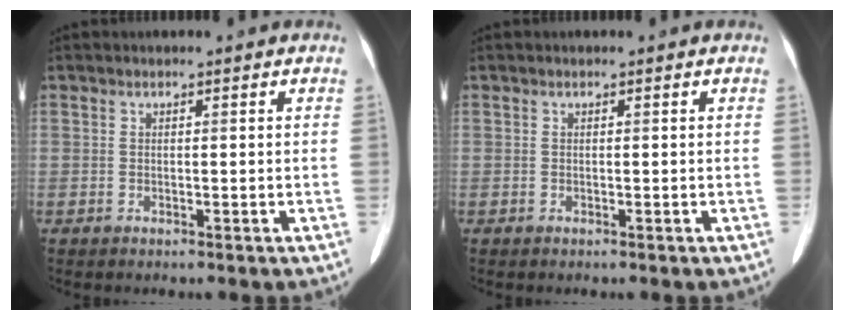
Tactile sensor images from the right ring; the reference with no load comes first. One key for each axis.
{"total": 0.0}